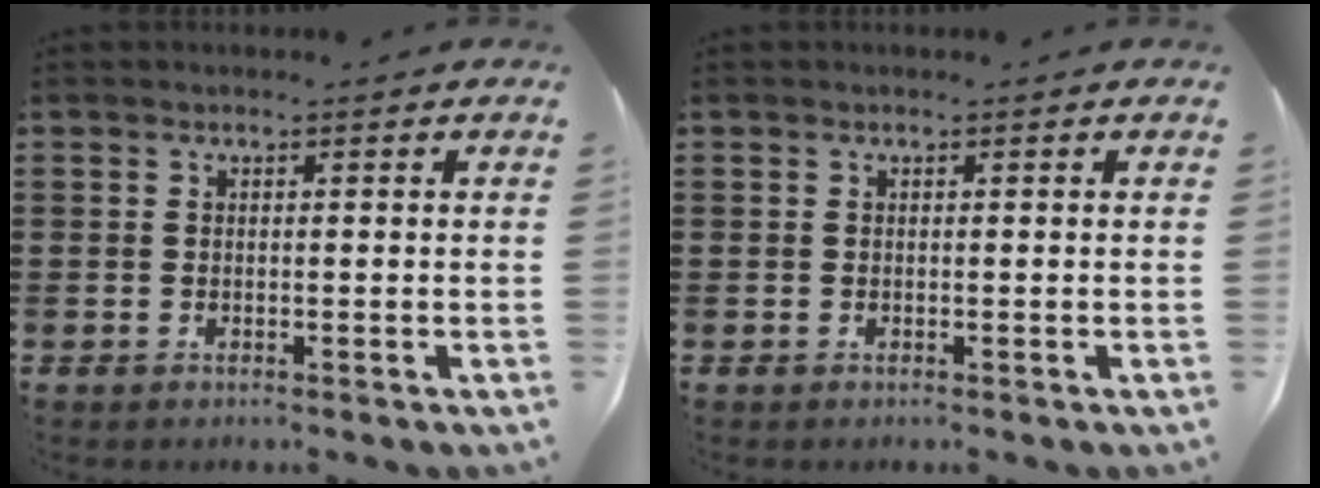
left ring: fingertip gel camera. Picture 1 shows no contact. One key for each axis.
{"total": 0.0}